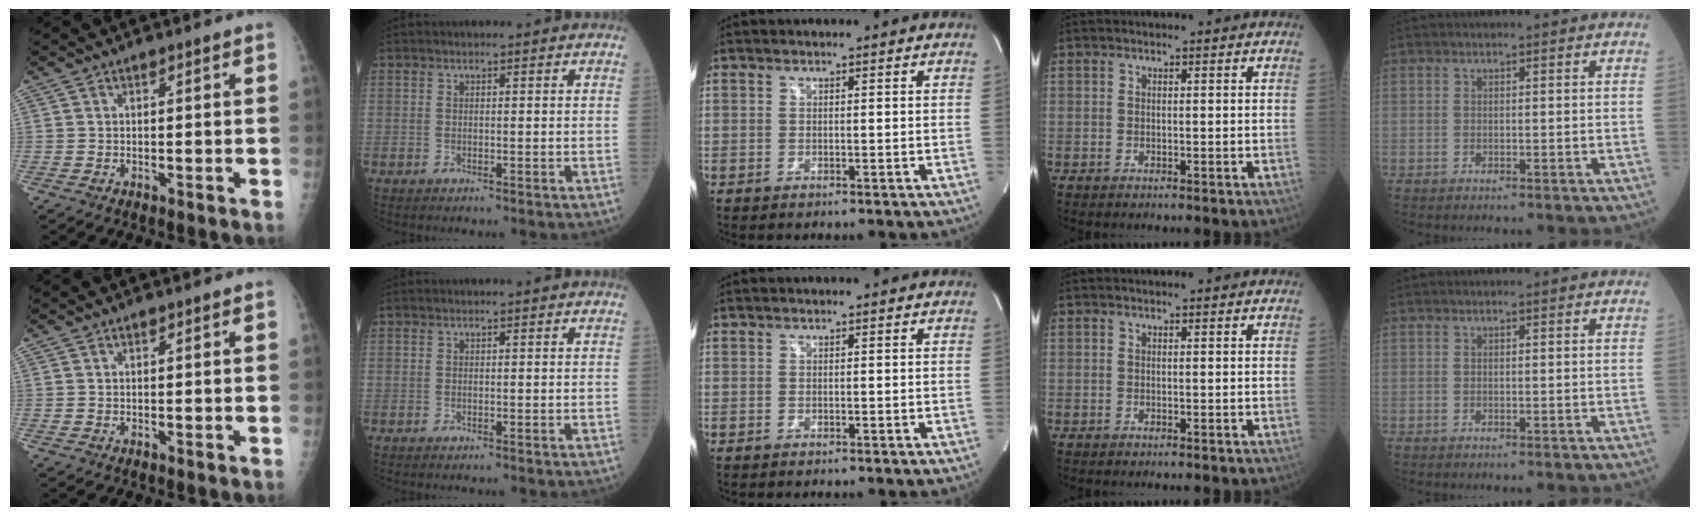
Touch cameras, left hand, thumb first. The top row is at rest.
{}